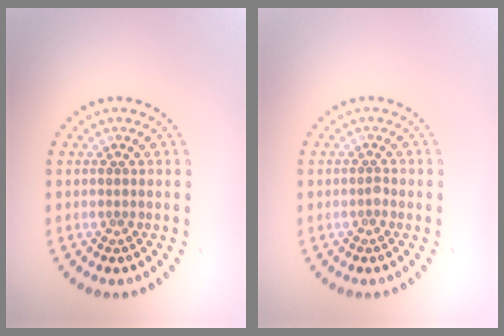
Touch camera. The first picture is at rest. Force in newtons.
{"total": 0.6, "press": 0.4, "slide": 0.4}